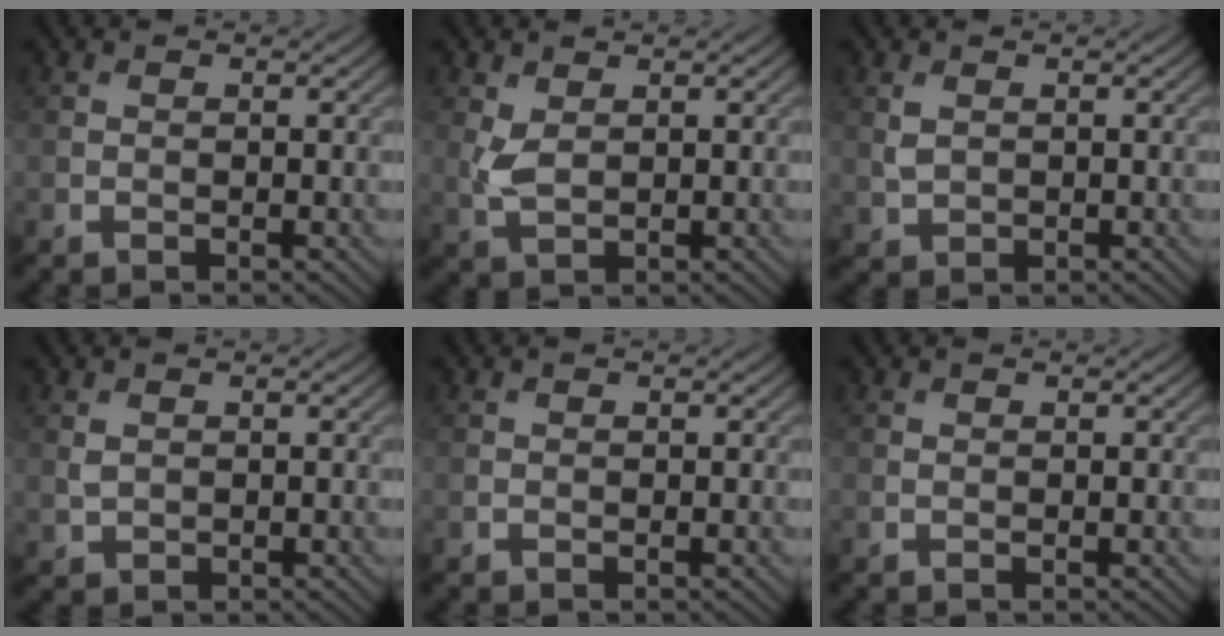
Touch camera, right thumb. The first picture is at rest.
{"total": 2.8, "force": [0.8, 1.6, 2.2], "torque": [-0.058, -0.001, 0.021]}
{"total": 1.8, "force": [0.5, 1.3, 1.1], "torque": [-0.032, -0.003, 0.017]}
{"total": 1.5, "force": [0.4, 1.1, 0.9], "torque": [-0.024, -0.003, 0.012]}
{"total": 0.0}
{"total": 0.0}